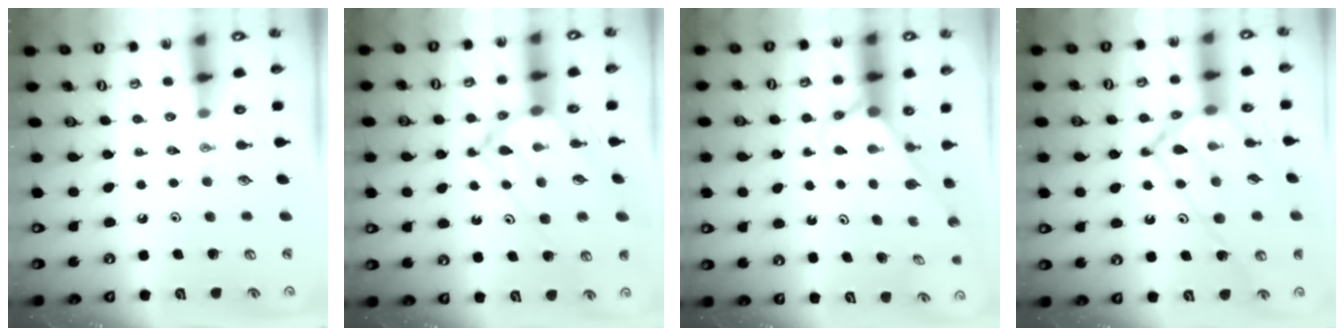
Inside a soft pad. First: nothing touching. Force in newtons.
{"total": 11.8, "press": 11.7, "slide": 1.1}
{"total": 2.6, "press": 2.6, "slide": 0.2}
{"total": 19.5, "press": 19.4, "slide": 1.8}